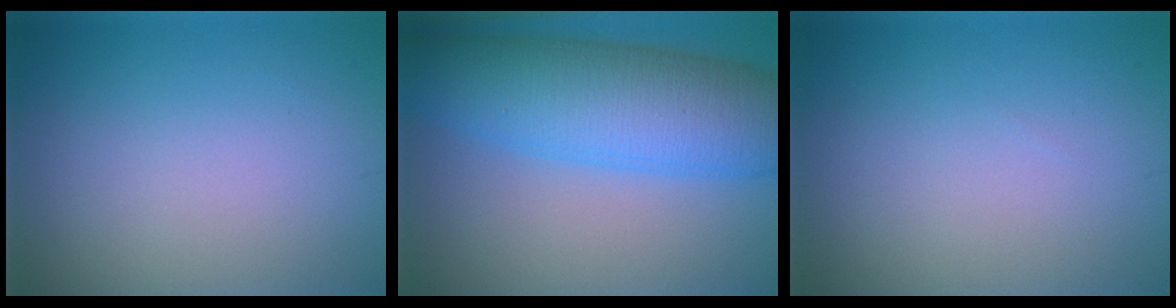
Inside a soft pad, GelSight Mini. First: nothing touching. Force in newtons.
{"total": 10.7, "press": 10.7, "slide": 0.3}
{"total": 0.0}